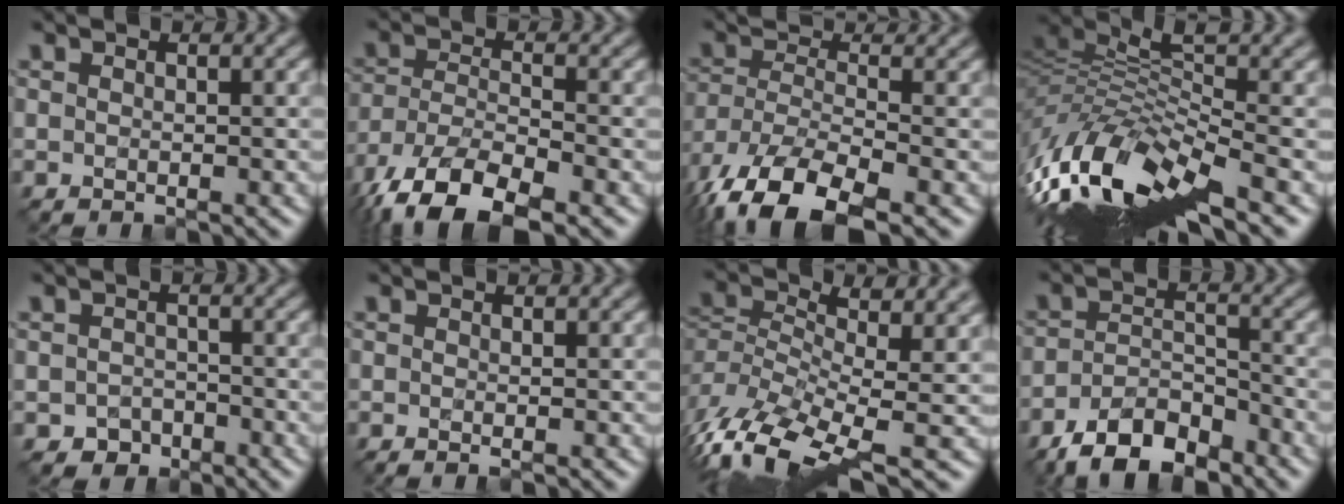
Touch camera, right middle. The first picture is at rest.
{"total": 10.9, "force": [-7.2, 4.4, 7.0], "torque": [-0.149, -0.018, -0.137]}
{"total": 12.7, "force": [-7.1, 5.4, 9.1], "torque": [-0.195, -0.026, -0.129]}
{"total": 12.4, "force": [-4.4, 3.7, 10.9], "torque": [-0.226, 0.012, -0.079]}
{"total": 1.6, "force": [-0.9, 1.4, 0.1], "torque": [0.004, 0.006, -0.018]}
{"total": 0.9, "force": [-0.1, 0.4, 0.8], "torque": [-0.007, -0.008, -0.004]}
{"total": 10.6, "force": [-2.8, 4.7, 9.1], "torque": [-0.215, 0.010, -0.043]}
{"total": 6.6, "force": [-5.0, 2.7, 3.4], "torque": [-0.062, -0.002, -0.097]}